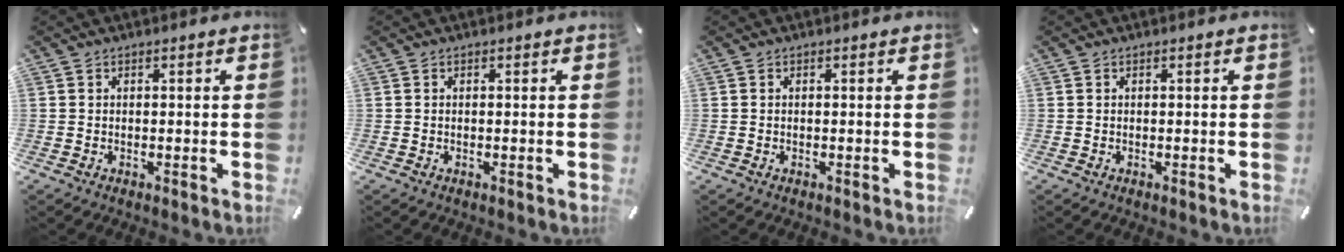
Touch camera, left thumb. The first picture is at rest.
{"total": 0.0}
{"total": 0.0}
{"total": 0.0}